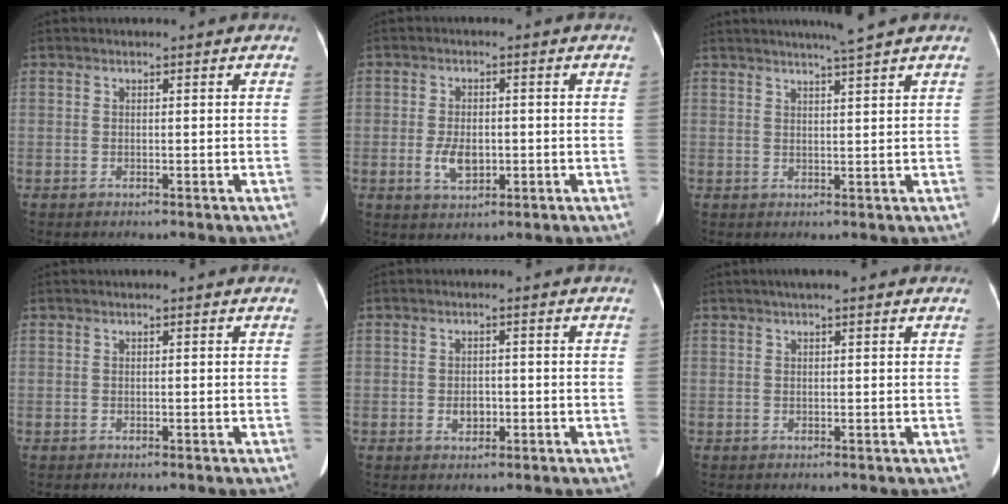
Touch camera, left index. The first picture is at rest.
{"total": 4.5, "force": [-1.0, 2.5, 3.6], "torque": [-0.072, 0.000, -0.013]}
{"total": 4.2, "force": [3.5, -1.2, 2.1], "torque": [-0.033, -0.002, 0.054]}
{"total": 0.0}
{"total": 2.3, "force": [-0.7, 1.6, 1.4], "torque": [-0.021, 0.004, -0.006]}
{"total": 3.8, "force": [2.7, 0.4, 2.6], "torque": [-0.040, 0.030, 0.039]}